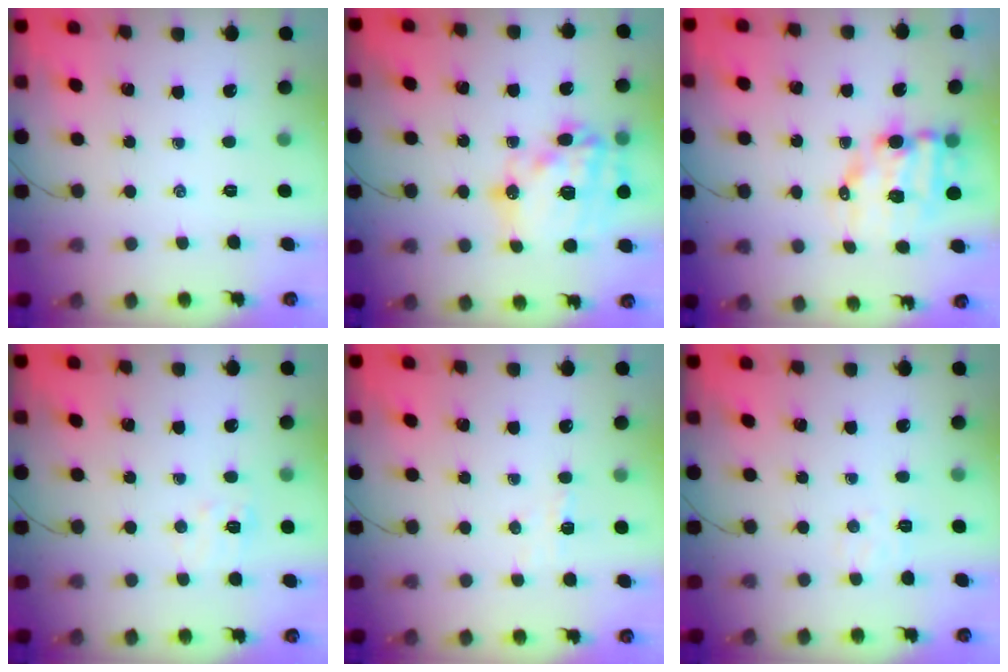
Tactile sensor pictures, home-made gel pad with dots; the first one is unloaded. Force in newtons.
{"total": 22.8, "press": 22.2, "slide": 4.9}
{"total": 9.3, "press": 9.1, "slide": 2.1}
{"total": 6.4, "press": 6.3, "slide": 1.3}
{"total": 2.5, "press": 2.4, "slide": 0.7}
{"total": 4.1, "press": 4.0, "slide": 0.8}